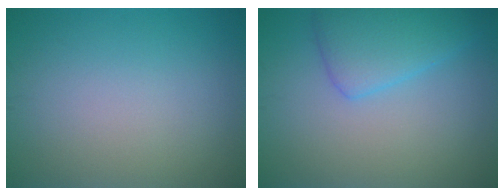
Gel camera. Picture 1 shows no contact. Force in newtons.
{"total": 4.0, "press": 4.0, "slide": 0.1}